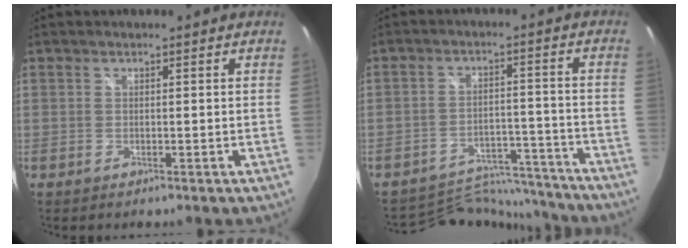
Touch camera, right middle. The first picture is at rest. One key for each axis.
{"total": 14.6, "fx": -14.0, "fy": 3.4, "fz": 2.0, "tx": -0.047, "ty": 0.023, "tz": -0.196}